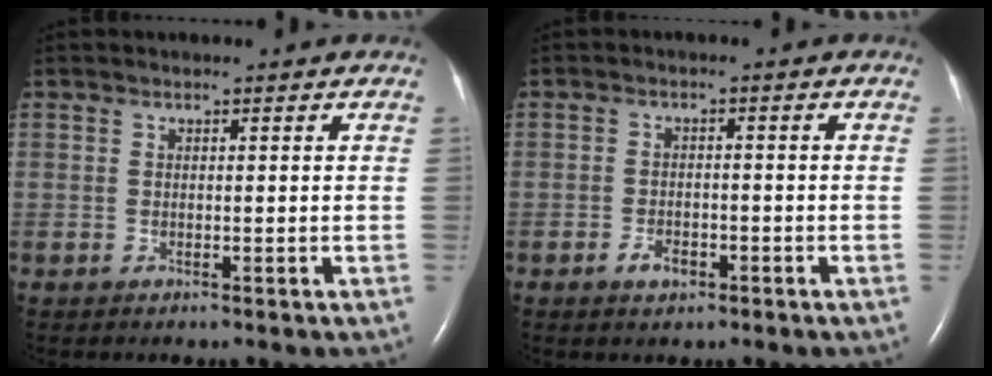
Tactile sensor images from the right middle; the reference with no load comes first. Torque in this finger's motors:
{"motor_torque": [0.34, -0.12, 0.04, 0.01]}